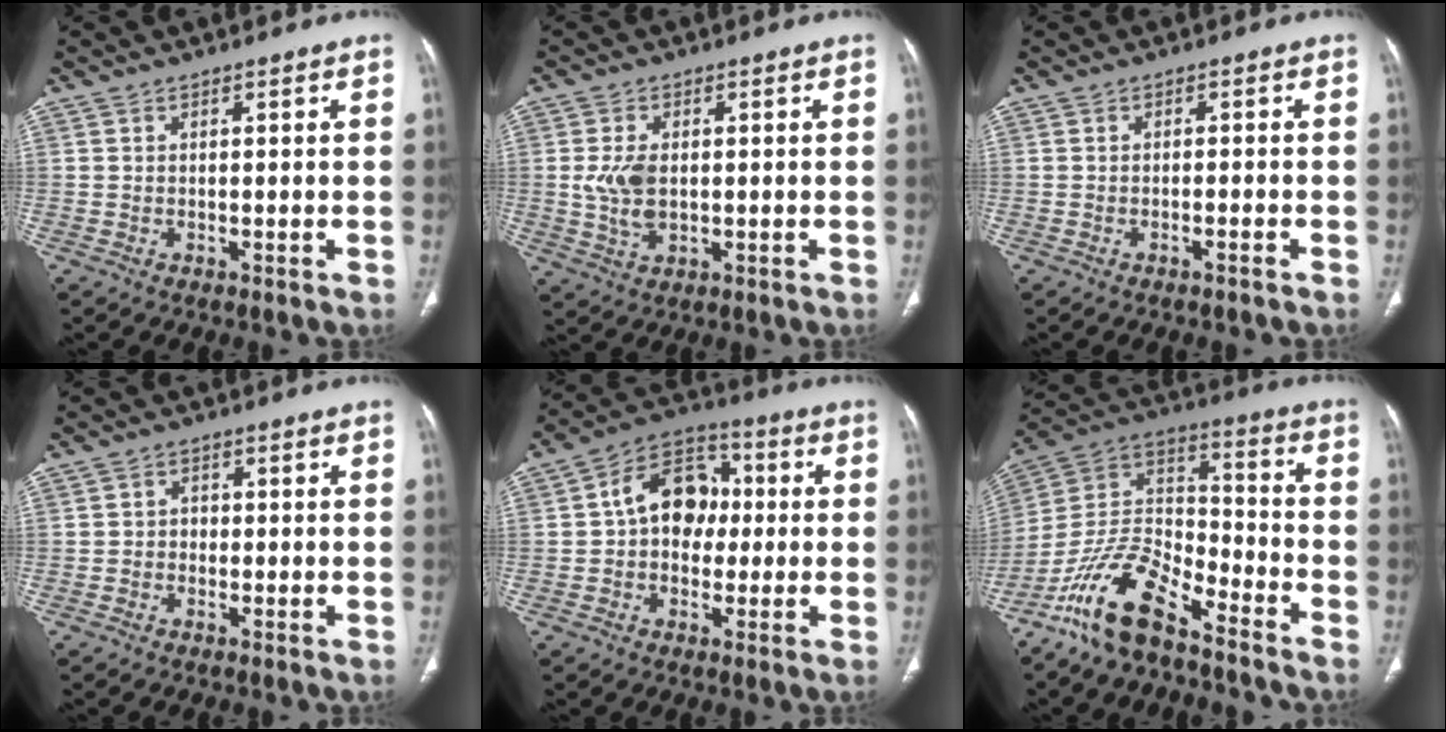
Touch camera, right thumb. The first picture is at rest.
{"total": 6.2, "force": [0.1, 3.8, 4.8], "torque": [-0.101, -0.002, 0.009]}
{"total": 1.6, "force": [-1.2, 0.0, 1.0], "torque": [-0.023, 0.011, -0.012]}
{"total": 1.9, "force": [-0.6, 1.8, 0.6], "torque": [0.008, 0.009, -0.017]}
{"total": 12.7, "force": [0.7, 9.5, 8.4], "torque": [-0.095, 0.032, 0.000]}
{"total": 15.9, "force": [-11.7, 5.9, 9.1], "torque": [-0.160, 0.085, -0.222]}